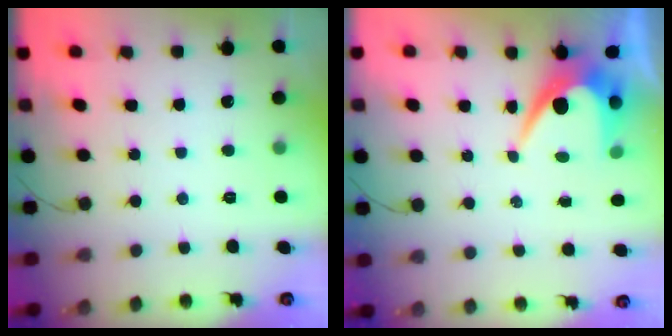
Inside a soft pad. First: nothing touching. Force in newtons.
{"total": 6.1, "press": 6.1, "slide": 0.5}